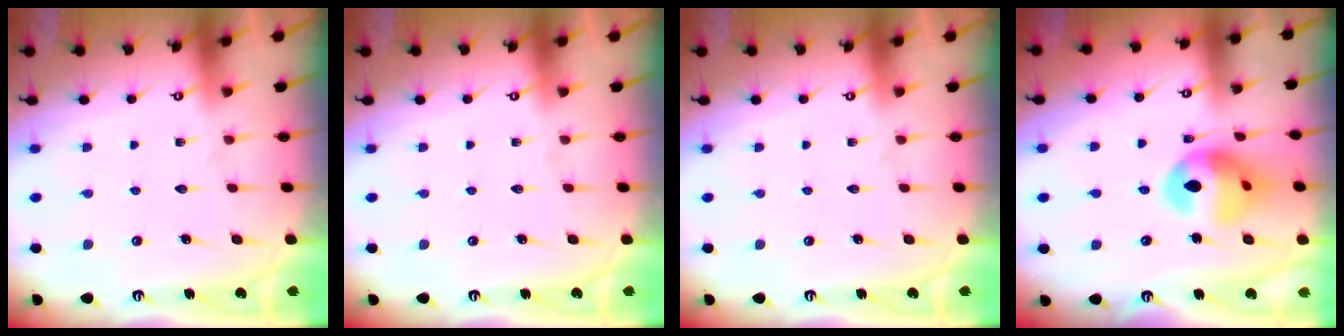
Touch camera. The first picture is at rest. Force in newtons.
{"total": 0.0}
{"total": 0.0}
{"total": 14.7, "press": 14.6, "slide": 1.6}